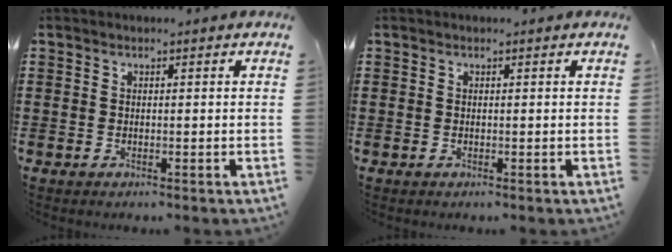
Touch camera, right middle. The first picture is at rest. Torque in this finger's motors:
{"motor_torque": [-0.06, 0.31, 0.01, -0.01]}